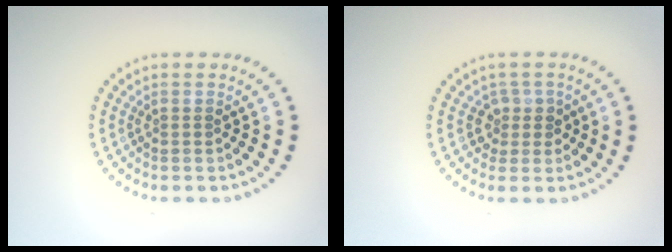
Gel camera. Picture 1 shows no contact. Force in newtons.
{"total": 1.9, "press": 1.5, "slide": 1.2}